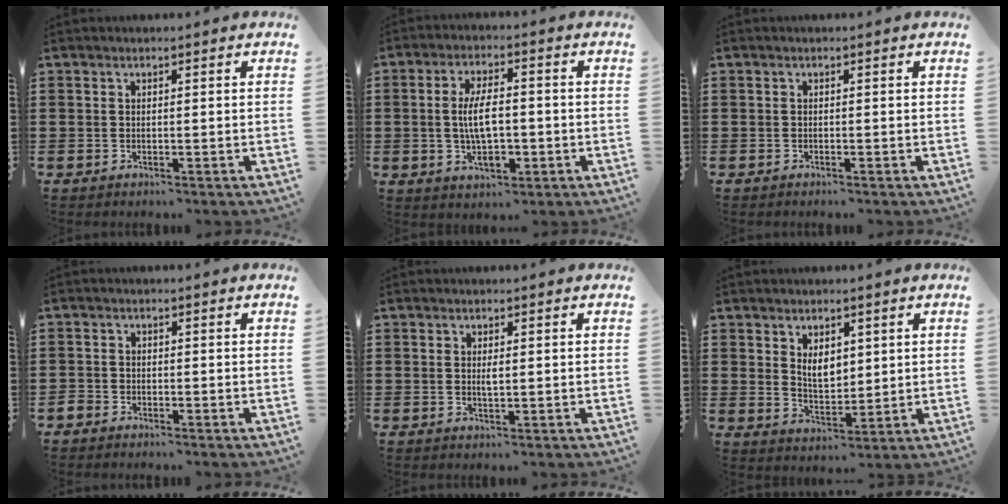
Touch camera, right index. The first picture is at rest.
{"total": 7.5, "force": [-0.7, 3.3, 6.7], "torque": [-0.117, -0.001, -0.019]}
{"total": 0.0}
{"total": 1.2, "force": [-1.2, 0.4, 0.0], "torque": [-0.003, 0.003, -0.025]}
{"total": 1.4, "force": [0.2, 0.4, 1.3], "torque": [-0.027, 0.001, 0.002]}
{"total": 4.0, "force": [1.8, 2.4, 2.7], "torque": [-0.044, 0.000, 0.029]}